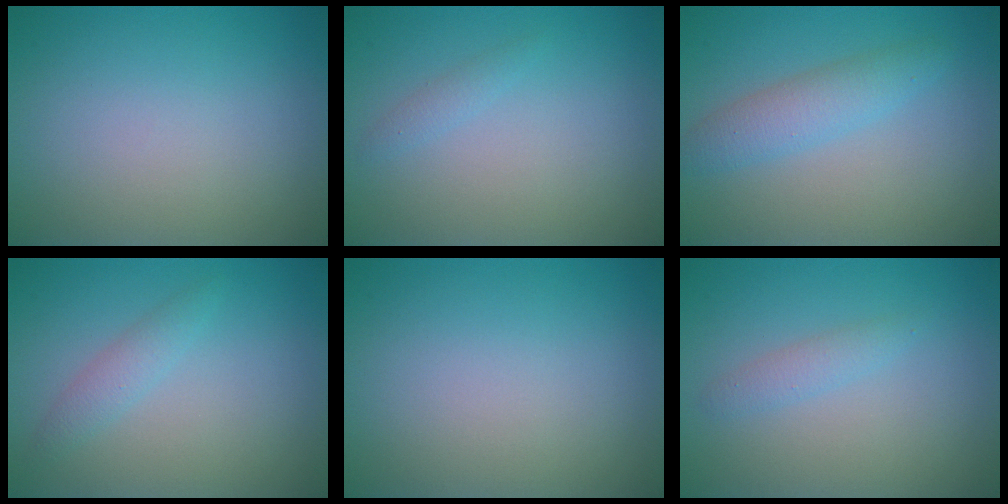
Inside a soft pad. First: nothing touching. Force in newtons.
{"total": 0.8, "press": 0.8, "slide": 0.1}
{"total": 2.9, "press": 2.9, "slide": 0.0}
{"total": 1.5, "press": 1.5, "slide": 0.0}
{"total": 0.0}
{"total": 1.3, "press": 1.3, "slide": 0.0}